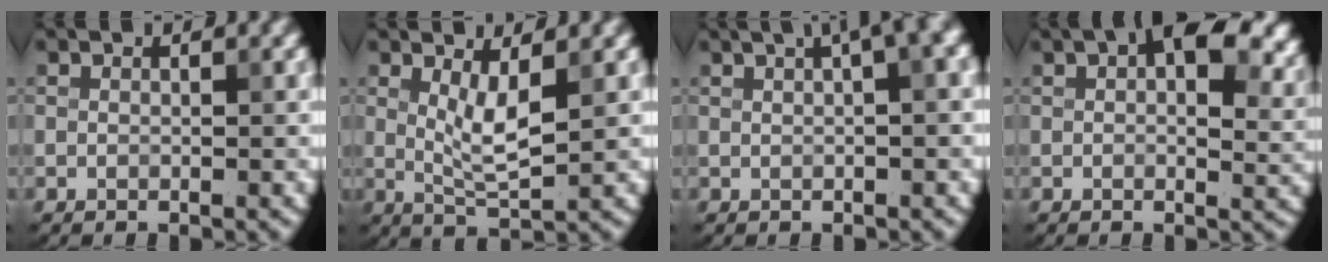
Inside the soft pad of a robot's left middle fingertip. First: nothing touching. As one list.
[{"total": 3.1, "force": [0.8, 0.8, 2.9], "torque": [-0.055, -0.012, 0.019]}, {"total": 6.1, "force": [2.8, 2.0, 5.0], "torque": [-0.046, 0.029, 0.027]}, {"total": 11.4, "force": [4.7, 5.9, 8.5], "torque": [-0.086, 0.016, 0.059]}]